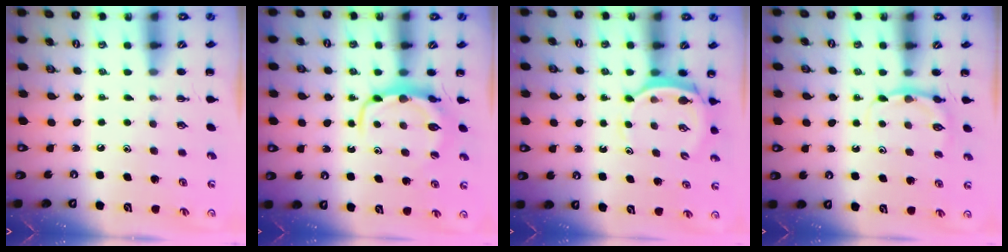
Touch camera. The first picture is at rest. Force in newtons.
{"total": 6.3, "press": 6.3, "slide": 0.7}
{"total": 4.3, "press": 4.2, "slide": 0.9}
{"total": 4.7, "press": 4.5, "slide": 1.5}